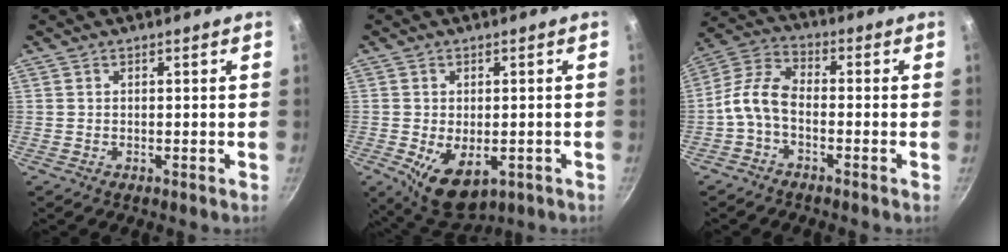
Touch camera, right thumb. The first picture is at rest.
{"total": 9.6, "force": [-3.2, 5.5, 7.1], "torque": [-0.111, -0.004, -0.034]}
{"total": 8.1, "force": [-2.2, 4.6, 6.3], "torque": [-0.129, 0.034, -0.056]}